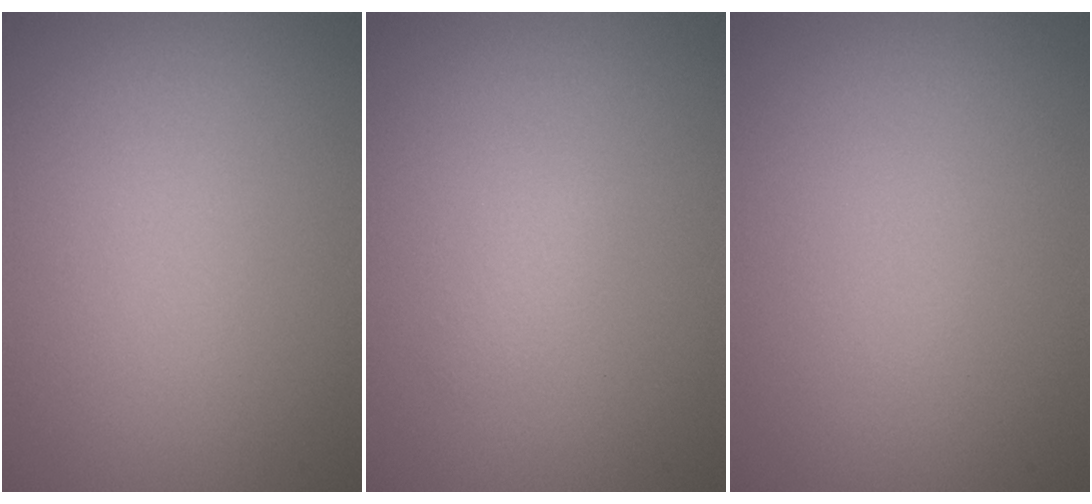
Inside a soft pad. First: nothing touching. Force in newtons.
{"total": 0.6, "press": 0.6, "slide": 0.0}
{"total": 0.0}